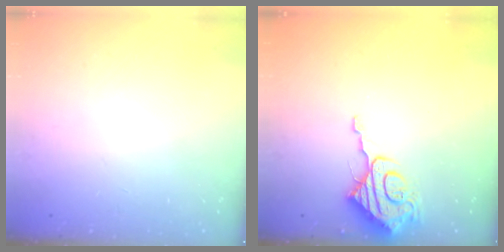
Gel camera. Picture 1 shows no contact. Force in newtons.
{"total": 9.8, "press": 9.7, "slide": 0.7}